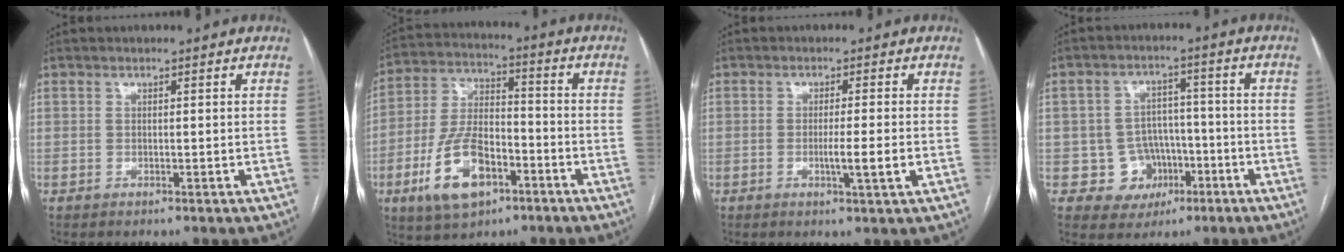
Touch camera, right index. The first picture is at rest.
{"total": 13.3, "force": [-6.0, 6.4, 9.9], "torque": [-0.210, 0.009, -0.104]}
{"total": 4.0, "force": [-0.9, -0.3, 3.9], "torque": [-0.064, -0.008, -0.014]}
{"total": 7.3, "force": [-2.5, 6.8, 0.9], "torque": [0.000, 0.020, -0.029]}